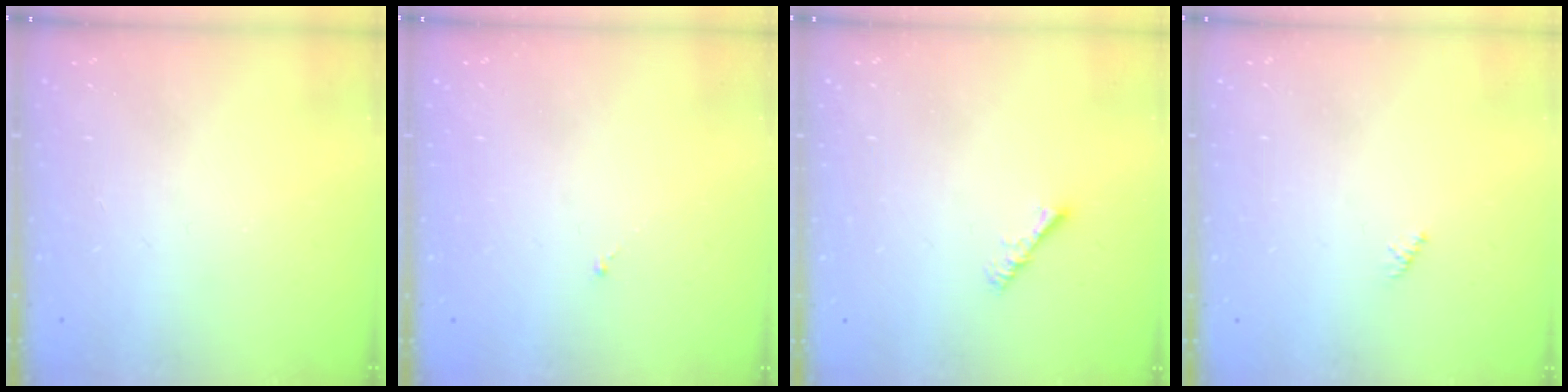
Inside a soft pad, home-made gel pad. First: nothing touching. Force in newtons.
{"total": 0.0}
{"total": 2.8, "press": 2.8, "slide": 0.5}
{"total": 0.8, "press": 0.8, "slide": 0.3}